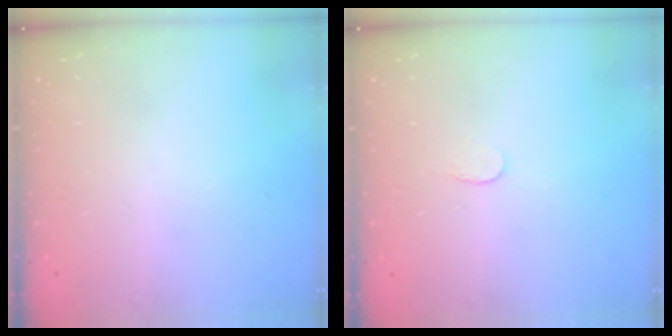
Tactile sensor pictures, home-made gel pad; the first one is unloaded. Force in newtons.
{"total": 3.0, "press": 3.0, "slide": 0.2}